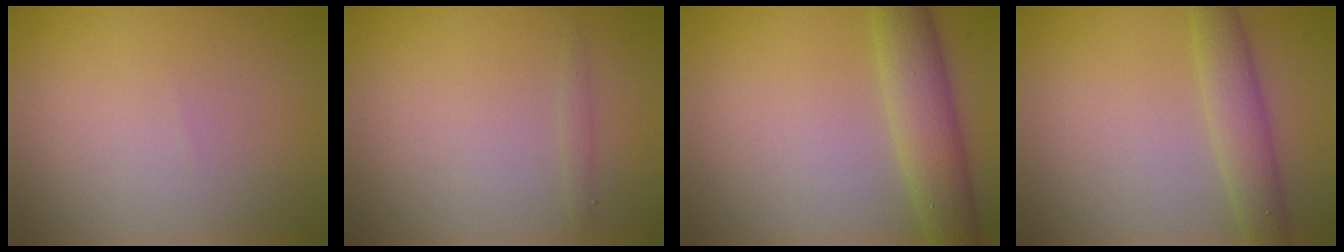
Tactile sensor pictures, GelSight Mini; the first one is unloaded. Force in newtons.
{"total": 0.6, "press": 0.6, "slide": 0.0}
{"total": 4.9, "press": 4.9, "slide": 0.1}
{"total": 3.5, "press": 3.5, "slide": 0.2}